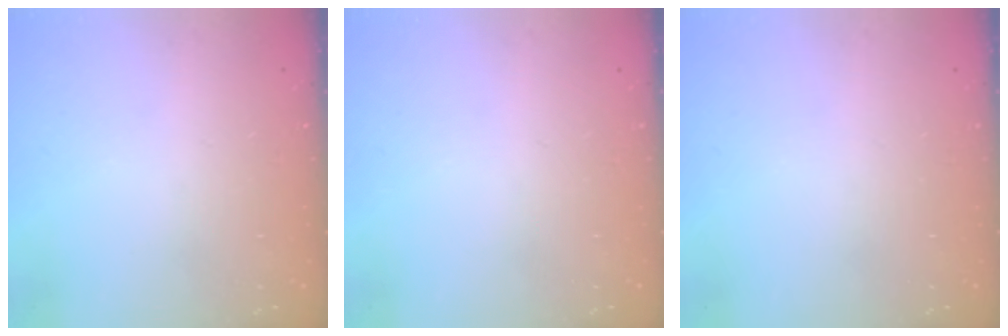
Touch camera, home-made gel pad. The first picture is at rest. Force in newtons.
{"total": 0.0}
{"total": 0.0}